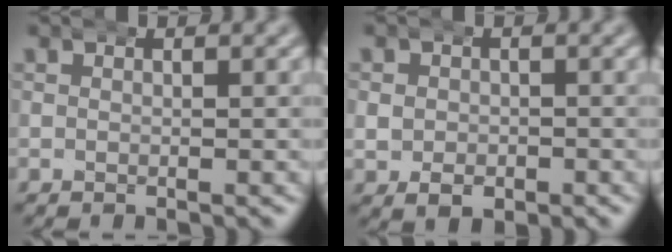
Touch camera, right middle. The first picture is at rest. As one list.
[{"total": 3.5, "force": [-1.1, 2.8, 1.8], "torque": [-0.035, -0.013, -0.013]}]